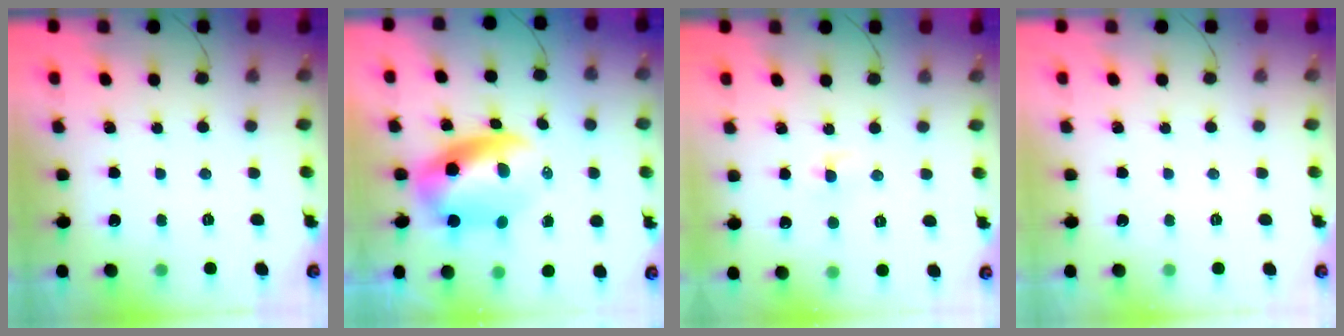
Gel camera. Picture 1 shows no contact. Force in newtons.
{"total": 9.4, "press": 9.1, "slide": 2.3}
{"total": 1.5, "press": 1.2, "slide": 0.8}
{"total": 0.0}